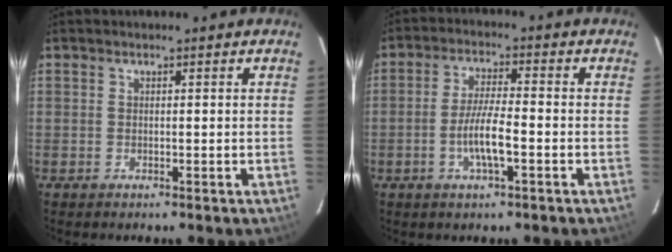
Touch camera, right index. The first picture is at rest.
{"total": 6.7, "force": [-2.3, 1.0, 6.3], "torque": [-0.123, -0.002, -0.044]}